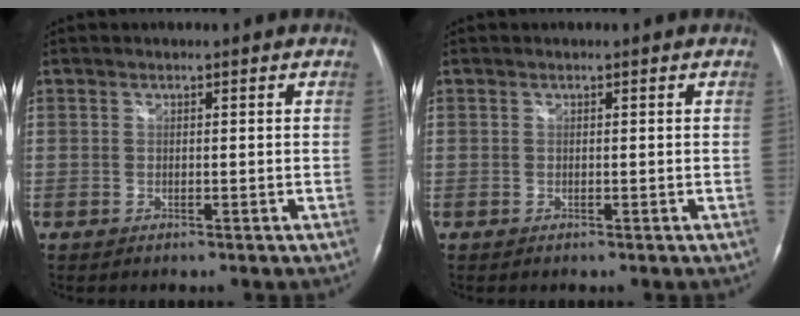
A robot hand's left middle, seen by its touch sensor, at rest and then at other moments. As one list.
[{"total": 0.0}]